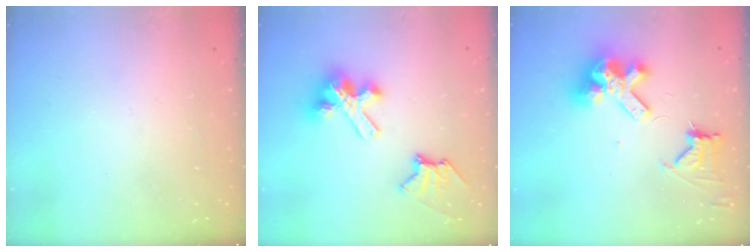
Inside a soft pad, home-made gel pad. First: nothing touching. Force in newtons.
{"total": 17.1, "press": 17.1, "slide": 0.6}
{"total": 12.3, "press": 12.2, "slide": 1.6}